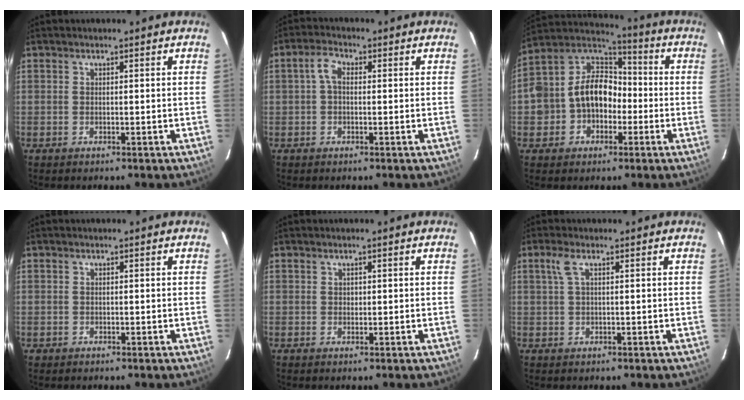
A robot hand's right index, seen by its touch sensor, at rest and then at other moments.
{"total": 3.0, "force": [0.2, 1.8, 2.4], "torque": [-0.049, 0.012, 0.003]}
{"total": 13.1, "force": [-2.7, 10.7, 7.1], "torque": [-0.160, 0.041, -0.041]}
{"total": 0.7, "force": [-0.3, 0.7, -0.1], "torque": [0.001, 0.002, -0.004]}
{"total": 0.5, "force": [0.2, 0.5, 0.0], "torque": [0.003, 0.003, 0.003]}
{"total": 2.2, "force": [0.7, 0.2, 2.1], "torque": [-0.045, 0.005, 0.015]}